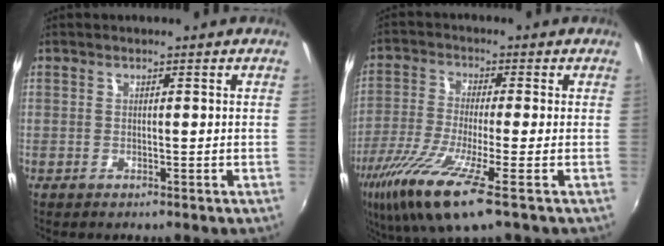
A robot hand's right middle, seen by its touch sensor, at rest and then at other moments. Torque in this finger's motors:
{"motor_torque": [1.29, -0.85, 0.64, 0.21]}